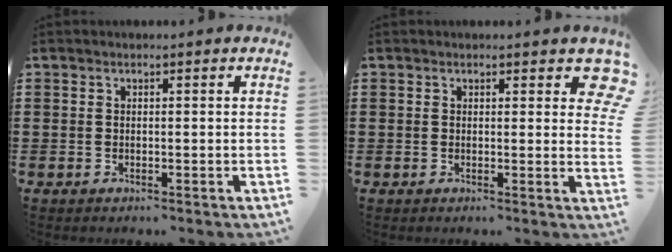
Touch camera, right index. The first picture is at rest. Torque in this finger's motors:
{"motor_torque": [0.09, 0.14, 0.35, 0.03]}